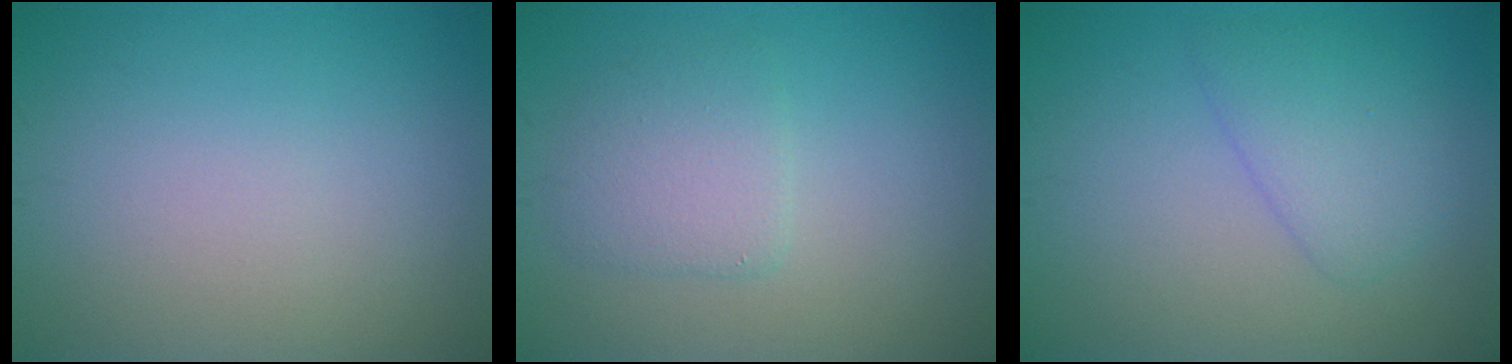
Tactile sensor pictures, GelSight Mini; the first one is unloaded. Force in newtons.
{"total": 2.9, "press": 2.9, "slide": 0.3}
{"total": 3.0, "press": 3.0, "slide": 0.2}